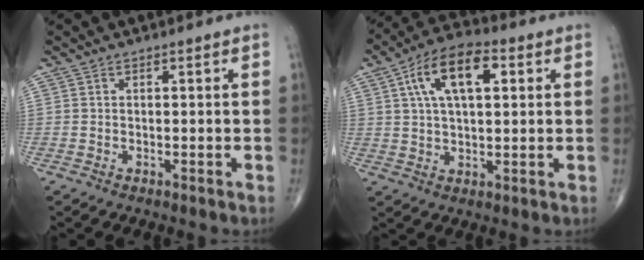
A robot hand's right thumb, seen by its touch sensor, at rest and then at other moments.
{"total": 12.8, "force": [4.1, 6.1, 10.5], "torque": [-0.179, 0.015, 0.066]}